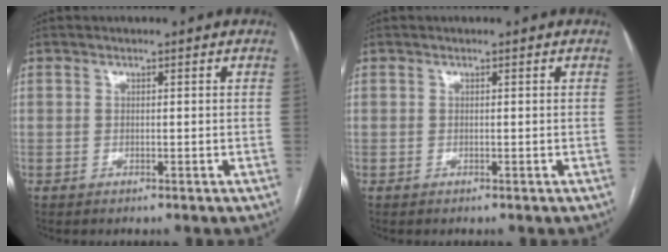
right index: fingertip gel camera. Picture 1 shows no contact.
{"total": 0.0}